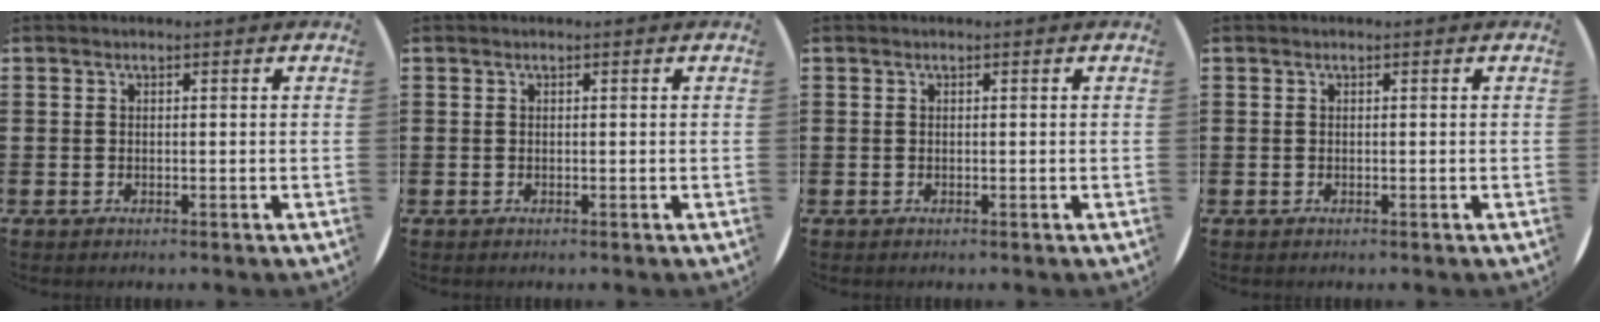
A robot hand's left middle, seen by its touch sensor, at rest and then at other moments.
{"total": 0.0}
{"total": 0.0}
{"total": 0.0}